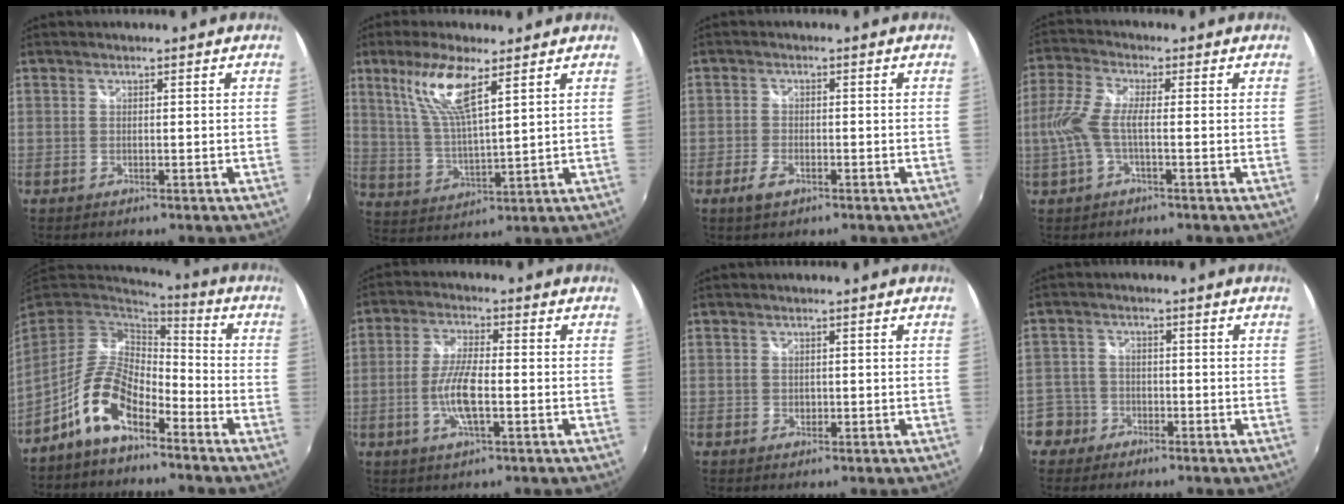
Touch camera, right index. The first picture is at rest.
{"total": 10.6, "force": [6.0, 2.0, 8.5], "torque": [-0.172, 0.000, 0.125]}
{"total": 3.4, "force": [-2.0, 1.7, 2.1], "torque": [-0.052, -0.003, -0.038]}
{"total": 7.0, "force": [-1.3, 1.6, 6.7], "torque": [-0.157, 0.003, -0.023]}
{"total": 11.8, "force": [-6.9, 5.4, 8.0], "torque": [-0.163, 0.009, -0.128]}
{"total": 7.7, "force": [-2.0, 1.8, 7.2], "torque": [-0.147, -0.003, -0.040]}
{"total": 0.7, "force": [0.0, 0.7, 0.2], "torque": [0.000, -0.001, 0.000]}
{"total": 5.9, "force": [-3.1, 4.9, 0.4], "torque": [-0.018, 0.026, -0.063]}